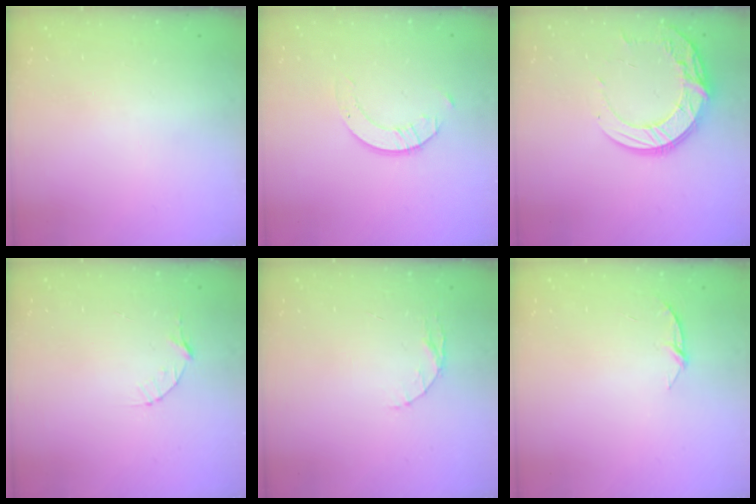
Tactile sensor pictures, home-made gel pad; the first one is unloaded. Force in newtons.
{"total": 2.0, "press": 2.0, "slide": 0.2}
{"total": 13.6, "press": 13.5, "slide": 1.2}
{"total": 4.1, "press": 4.1, "slide": 0.4}
{"total": 4.1, "press": 4.1, "slide": 0.5}
{"total": 4.3, "press": 4.3, "slide": 0.4}